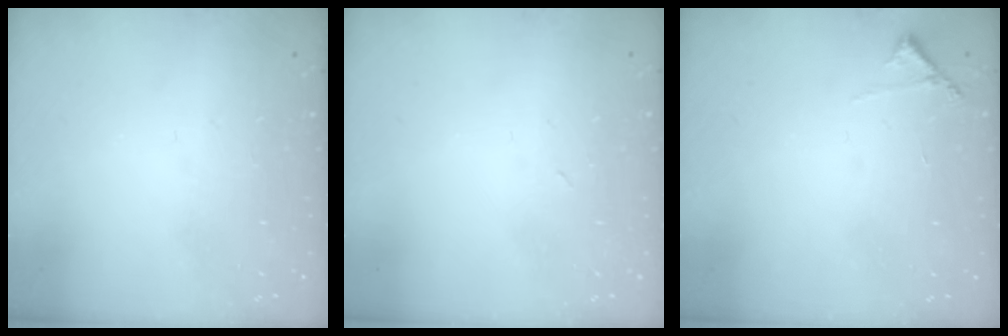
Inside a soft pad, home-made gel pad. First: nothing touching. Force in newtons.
{"total": 2.9, "press": 2.9, "slide": 0.7}
{"total": 5.7, "press": 5.7, "slide": 0.3}